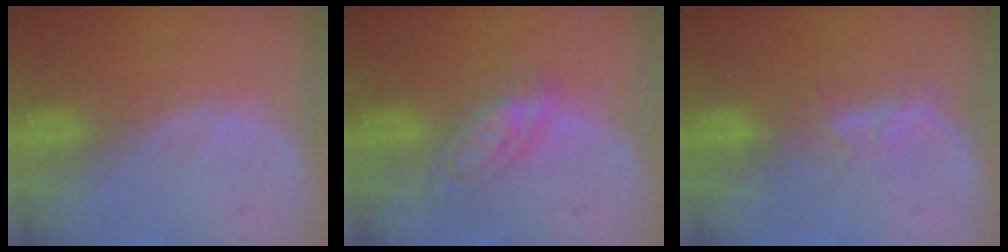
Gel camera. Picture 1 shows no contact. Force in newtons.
{"total": 5.7, "press": 5.1, "slide": 2.6}
{"total": 2.9, "press": 2.8, "slide": 0.7}